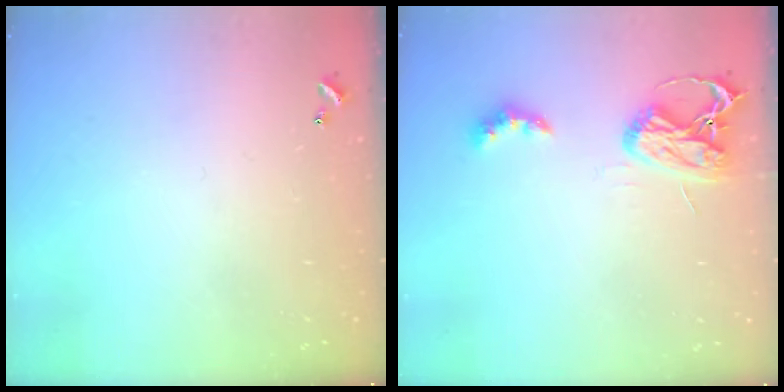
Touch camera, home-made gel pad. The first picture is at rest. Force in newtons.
{"total": 6.0, "press": 5.9, "slide": 0.7}